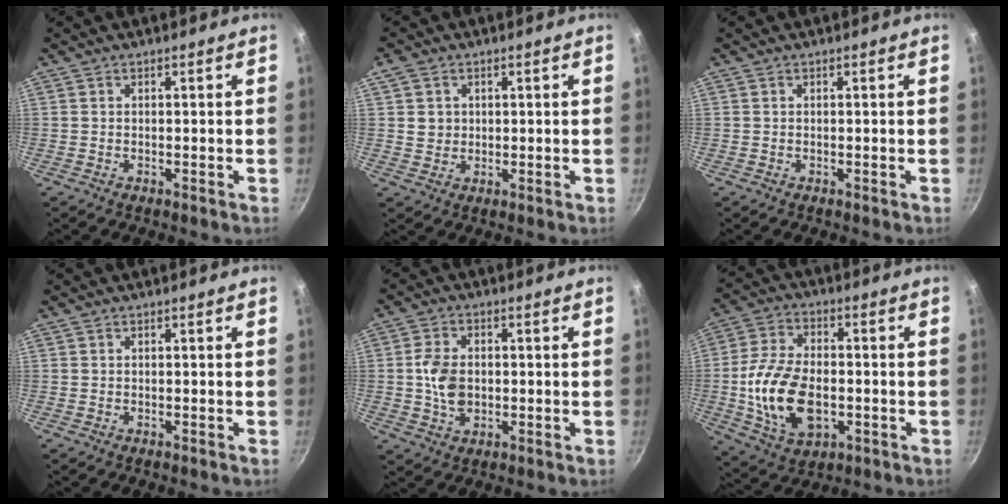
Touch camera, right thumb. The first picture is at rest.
{"total": 3.7, "force": [0.9, 3.3, 1.3], "torque": [-0.010, 0.001, 0.016]}
{"total": 0.0}
{"total": 0.0}
{"total": 7.4, "force": [0.0, 5.1, 5.3], "torque": [-0.089, 0.007, -0.002]}
{"total": 16.1, "force": [-2.4, 9.8, 12.5], "torque": [-0.227, 0.015, -0.039]}